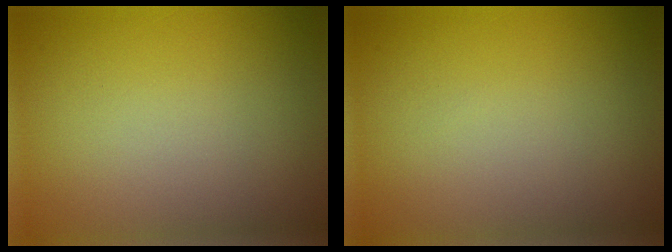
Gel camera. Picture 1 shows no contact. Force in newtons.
{"total": 0.0}